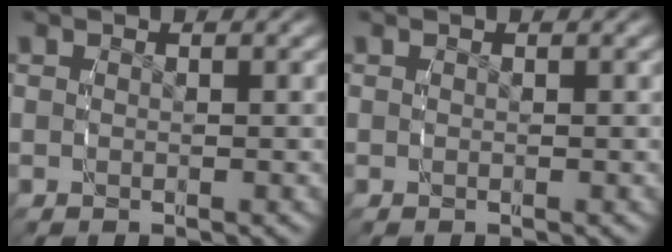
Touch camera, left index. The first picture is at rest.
{"total": 0.0}